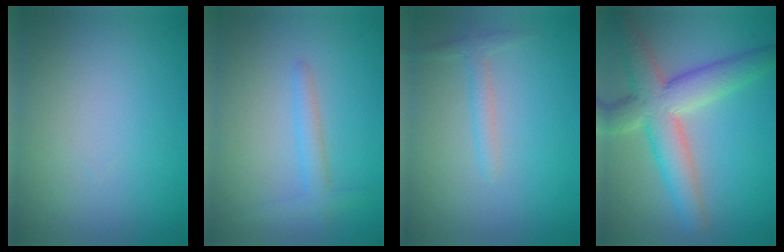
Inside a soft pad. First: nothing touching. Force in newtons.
{"total": 2.0, "press": 1.9, "slide": 0.2}
{"total": 1.5, "press": 1.5, "slide": 0.0}
{"total": 7.4, "press": 7.4, "slide": 0.5}